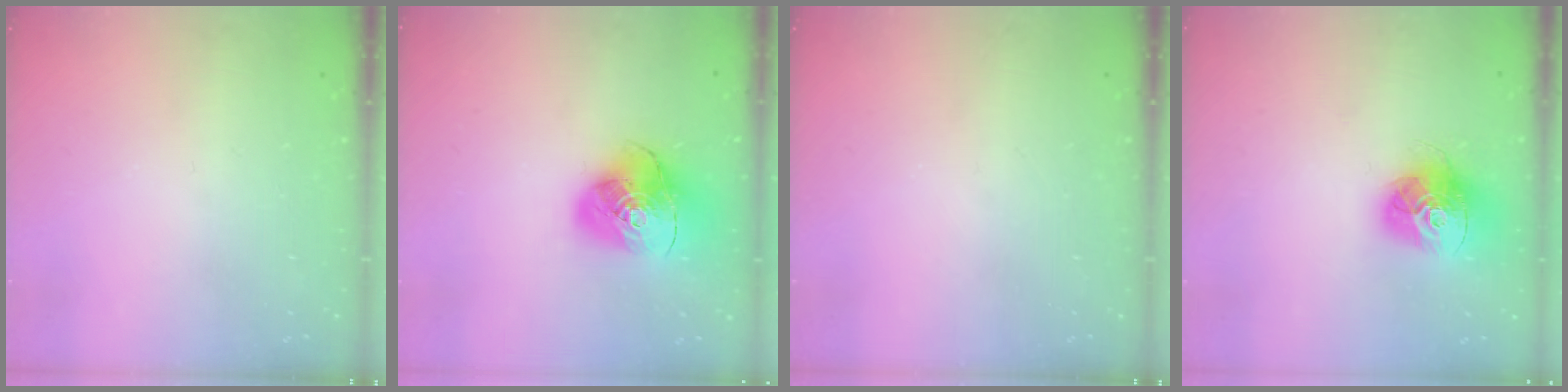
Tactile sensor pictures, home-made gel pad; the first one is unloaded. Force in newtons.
{"total": 15.3, "press": 15.2, "slide": 1.8}
{"total": 0.0}
{"total": 15.2, "press": 15.2, "slide": 1.3}